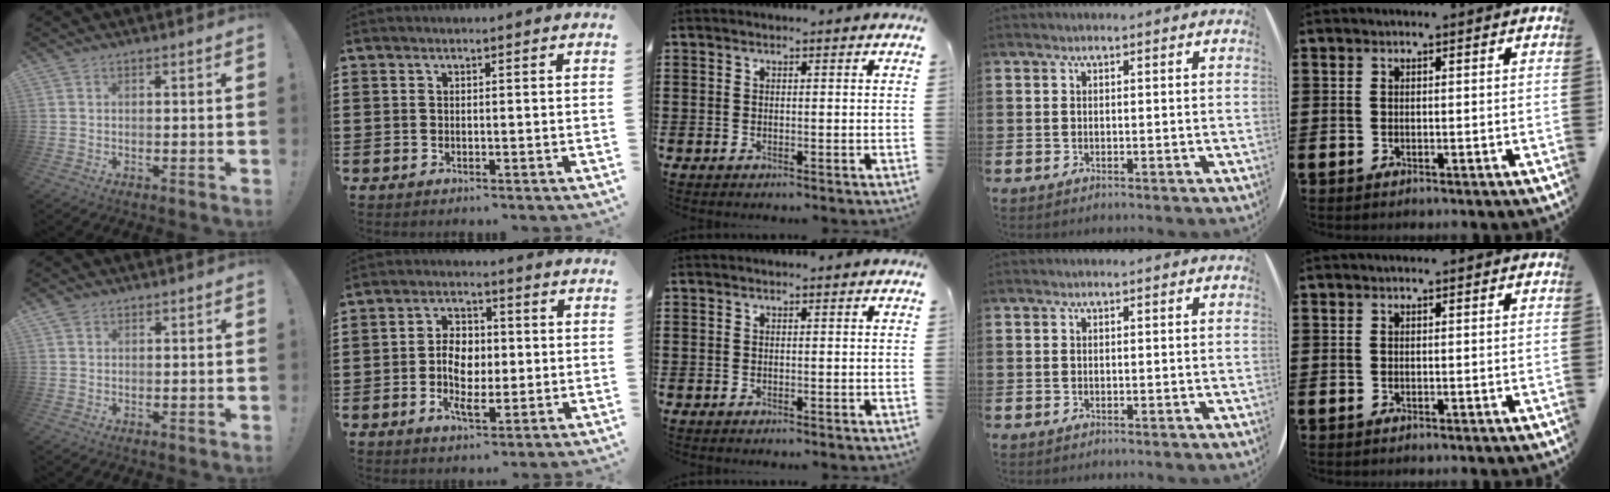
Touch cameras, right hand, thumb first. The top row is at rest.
{"thumb": {"total": 1.5, "force": [1.0, 1.0, 0.2], "torque": [-0.004, 0.000, 0.021]}, "index": {"total": 6.1, "force": [-0.7, 3.8, 4.8], "torque": [-0.093, 0.007, -0.017]}}